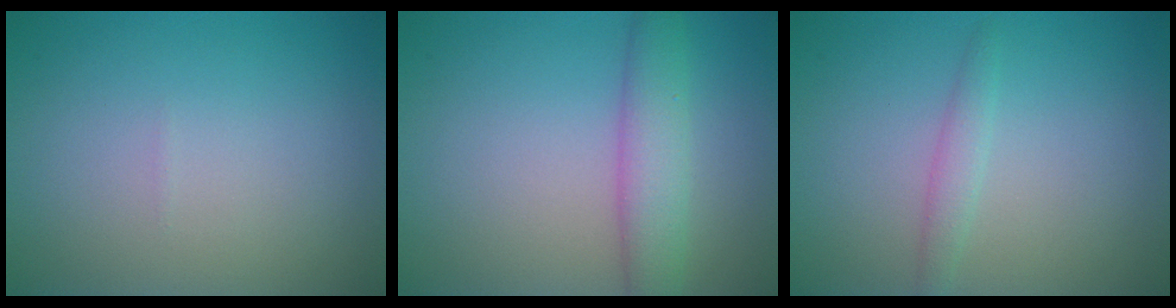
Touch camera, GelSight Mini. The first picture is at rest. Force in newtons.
{"total": 3.8, "press": 3.8, "slide": 0.1}
{"total": 1.3, "press": 1.3, "slide": 0.1}